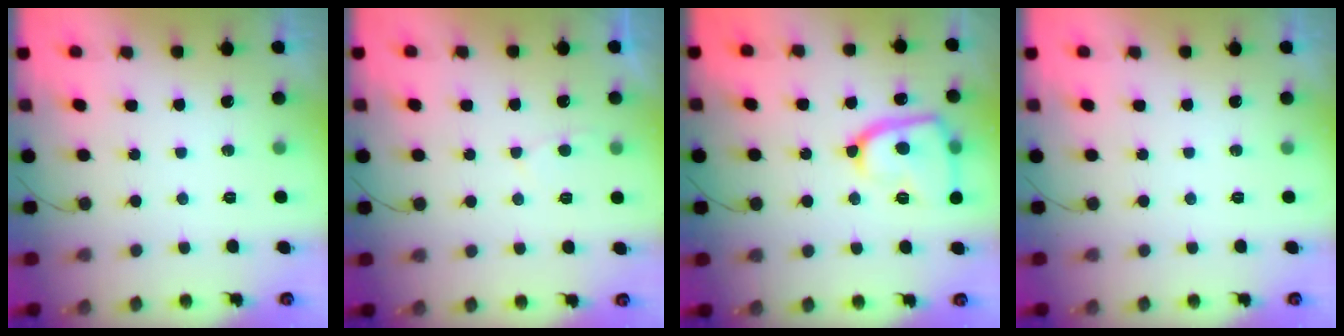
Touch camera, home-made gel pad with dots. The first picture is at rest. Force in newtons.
{"total": 2.8, "press": 2.7, "slide": 0.3}
{"total": 16.4, "press": 16.3, "slide": 1.6}
{"total": 0.0}